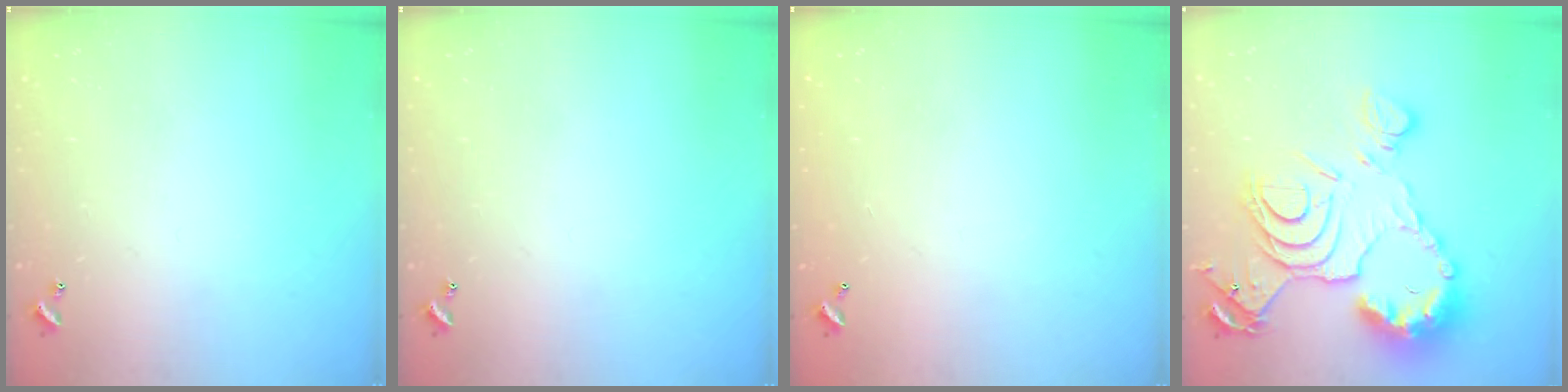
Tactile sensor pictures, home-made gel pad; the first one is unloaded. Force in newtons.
{"total": 0.0}
{"total": 2.8, "press": 2.8, "slide": 0.1}
{"total": 20.6, "press": 20.5, "slide": 2.1}